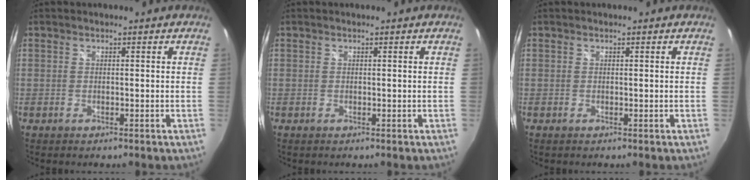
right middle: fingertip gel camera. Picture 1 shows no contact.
{"total": 0.0}
{"total": 0.0}